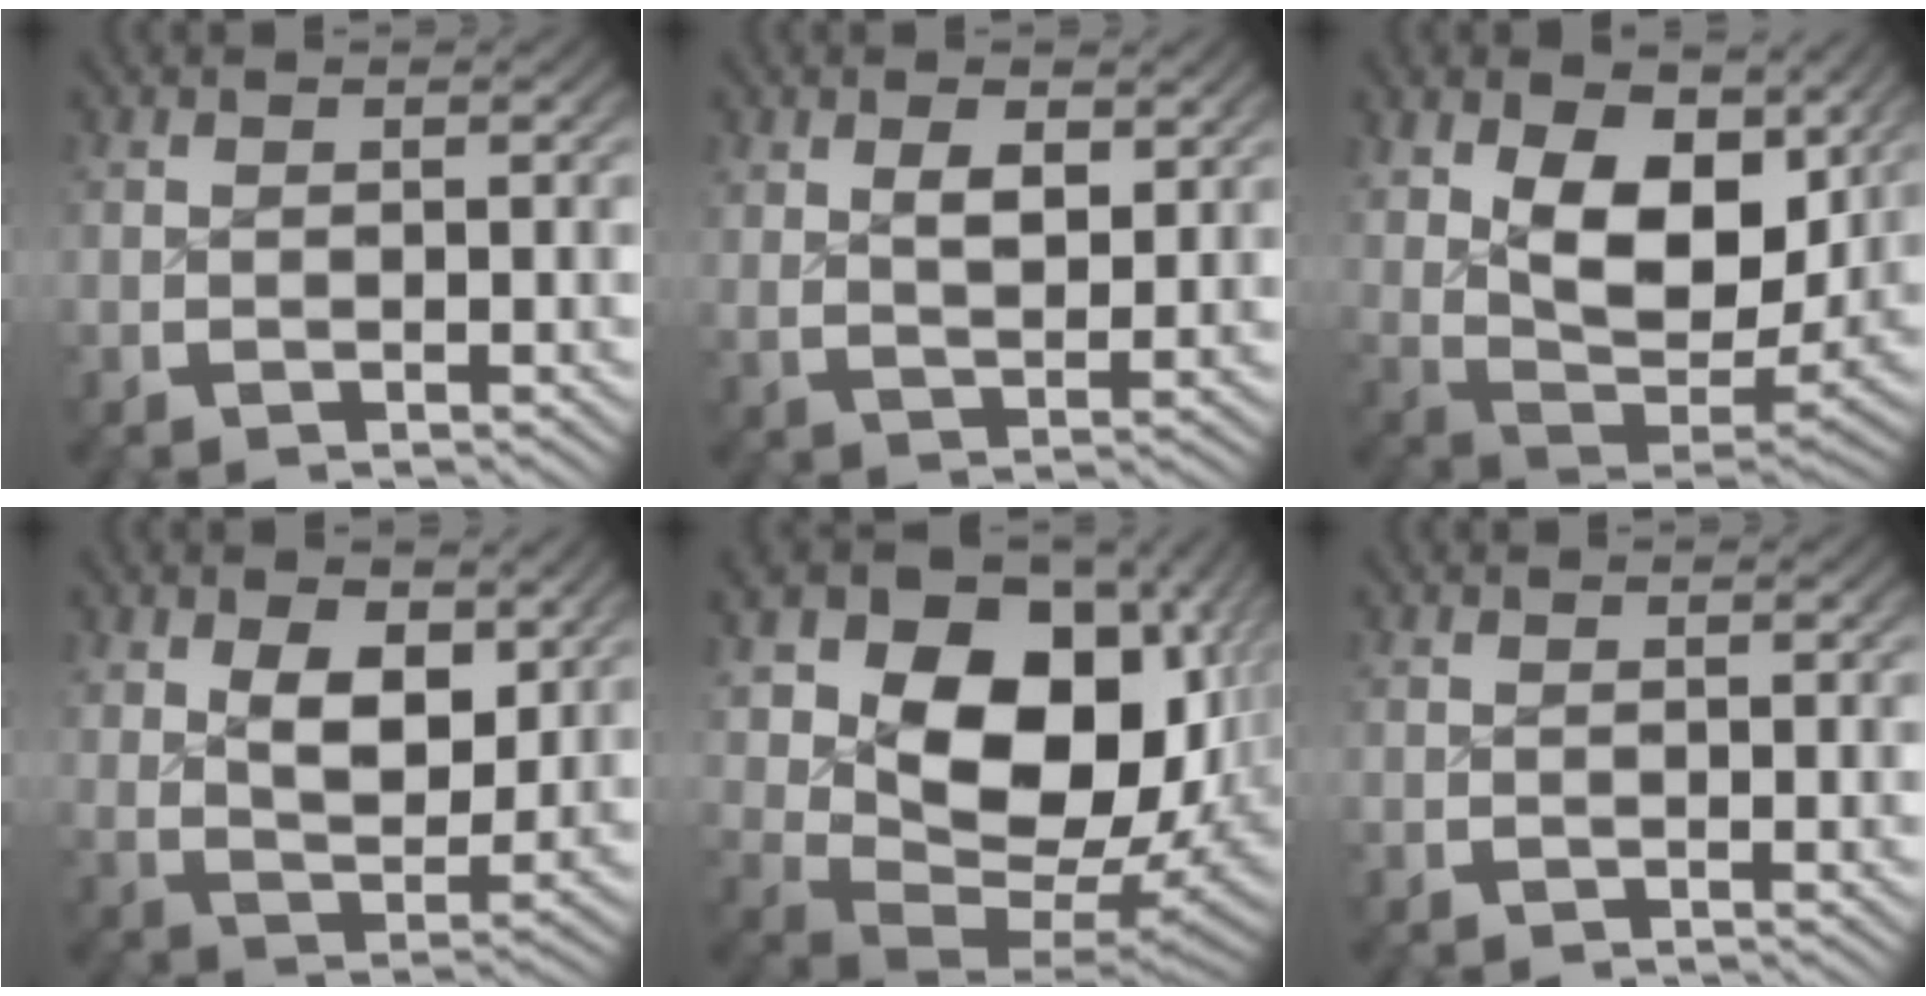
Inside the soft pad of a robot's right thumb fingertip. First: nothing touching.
{"total": 2.8, "force": [1.9, 0.9, 1.9], "torque": [-0.029, -0.003, 0.034]}
{"total": 11.7, "force": [1.9, 7.1, 9.1], "torque": [-0.192, -0.047, 0.042]}
{"total": 5.6, "force": [1.6, 3.2, 4.2], "torque": [-0.084, -0.028, 0.032]}
{"total": 19.0, "force": [1.4, 13.2, 13.6], "torque": [-0.252, -0.056, 0.033]}
{"total": 0.0}